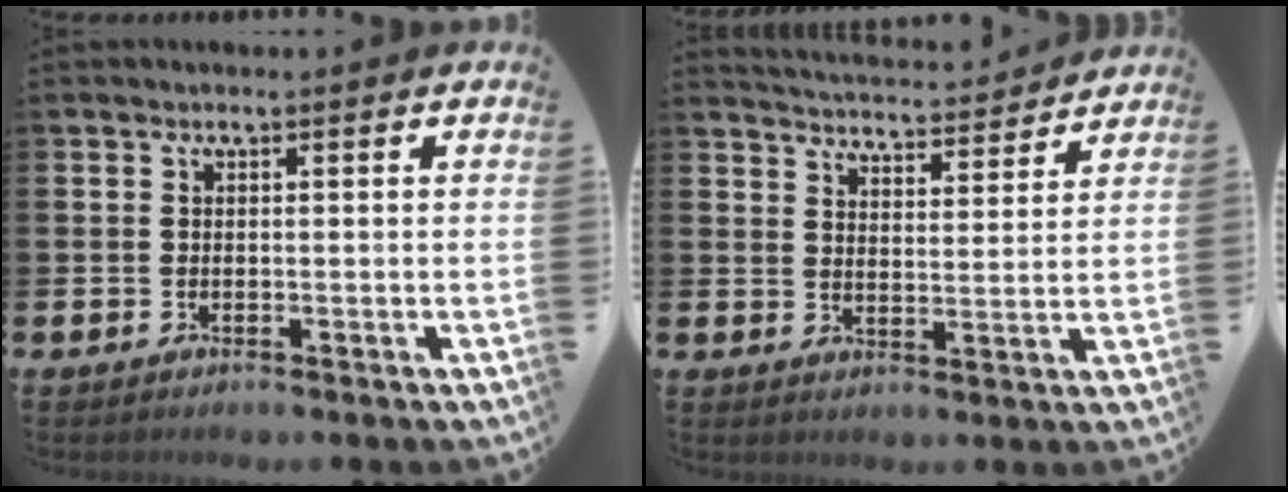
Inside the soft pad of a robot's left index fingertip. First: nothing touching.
{"total": 4.5, "force": [4.5, 0.4, -0.1], "torque": [-0.013, -0.038, 0.079]}